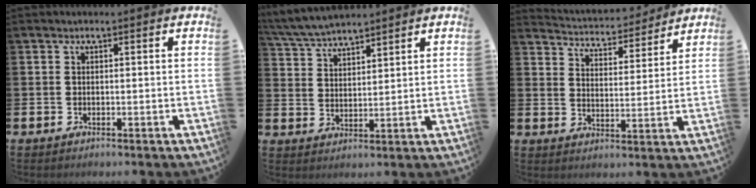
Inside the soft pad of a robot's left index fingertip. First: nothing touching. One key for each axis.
{"total": 5.3, "fx": 5.2, "fy": 0.6, "fz": 0.8, "tx": -0.036, "ty": -0.023, "tz": 0.095}
{"total": 4.4, "fx": 4.3, "fy": 0.9, "fz": 0.1, "tx": -0.018, "ty": -0.038, "tz": 0.068}